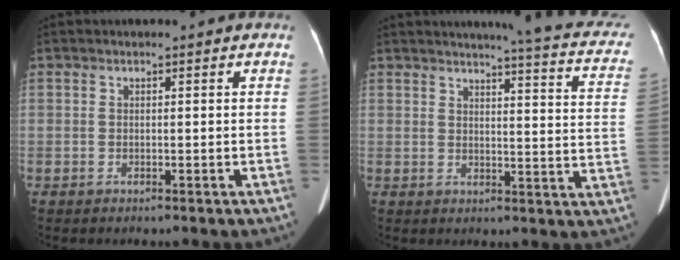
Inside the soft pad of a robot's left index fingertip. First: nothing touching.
{"total": 15.0, "force": [12.6, 1.3, 8.0], "torque": [-0.095, -0.049, 0.116]}